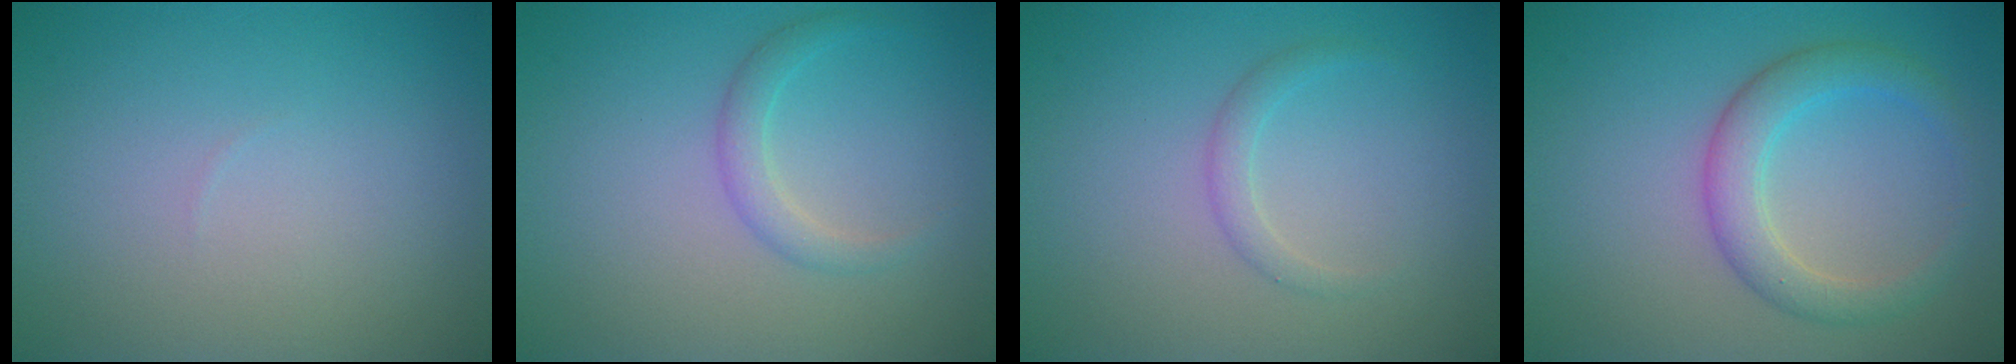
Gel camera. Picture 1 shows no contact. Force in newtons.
{"total": 1.7, "press": 1.7, "slide": 0.1}
{"total": 1.2, "press": 1.2, "slide": 0.0}
{"total": 3.6, "press": 3.6, "slide": 0.1}